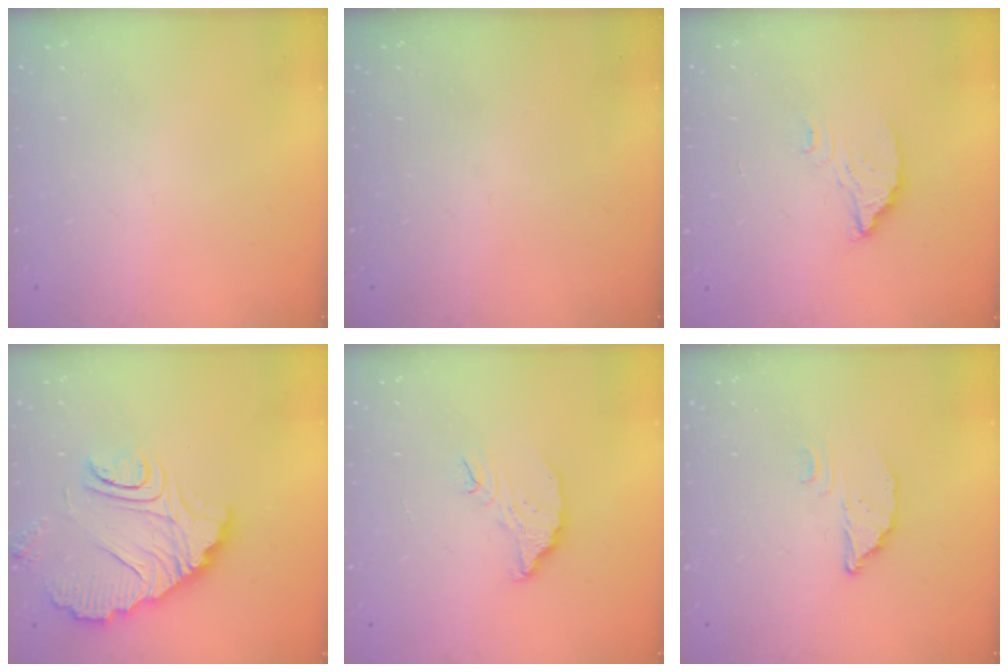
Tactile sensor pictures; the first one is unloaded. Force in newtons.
{"total": 0.0}
{"total": 3.4, "press": 3.4, "slide": 0.1}
{"total": 12.0, "press": 12.0, "slide": 1.0}
{"total": 7.1, "press": 7.1, "slide": 0.4}
{"total": 2.8, "press": 2.8, "slide": 0.2}